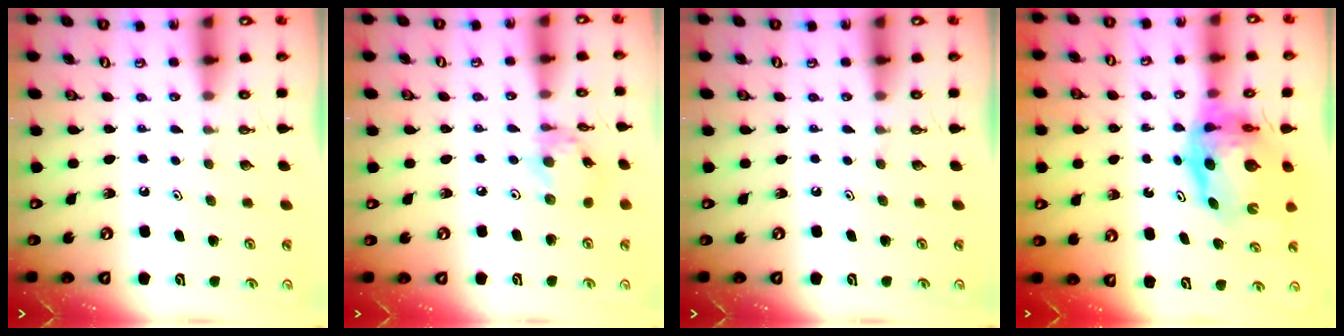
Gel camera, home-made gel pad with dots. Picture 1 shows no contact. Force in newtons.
{"total": 5.1, "press": 5.1, "slide": 0.2}
{"total": 0.0}
{"total": 10.9, "press": 10.8, "slide": 1.4}